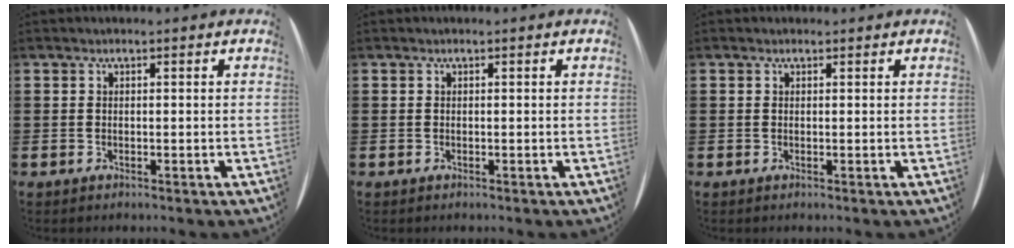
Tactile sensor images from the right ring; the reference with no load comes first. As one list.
[{"total": 0.0}, {"total": 0.0}]